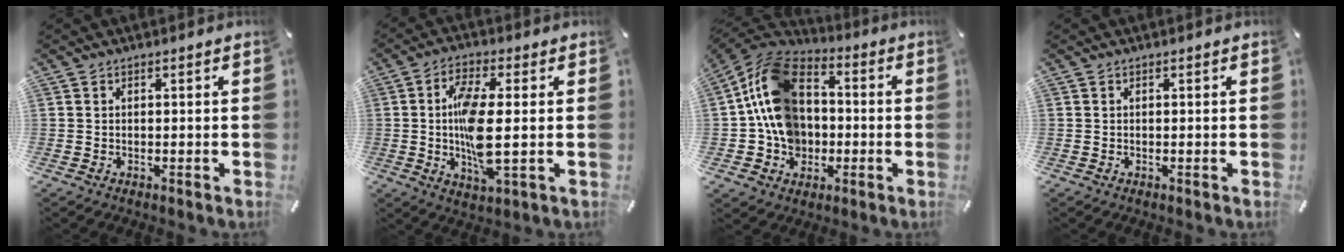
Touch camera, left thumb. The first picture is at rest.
{"total": 11.5, "force": [-0.1, 3.7, 10.9], "torque": [-0.215, -0.013, -0.004]}
{"total": 16.1, "force": [-0.7, 13.4, 8.9], "torque": [-0.196, 0.016, -0.010]}
{"total": 0.0}